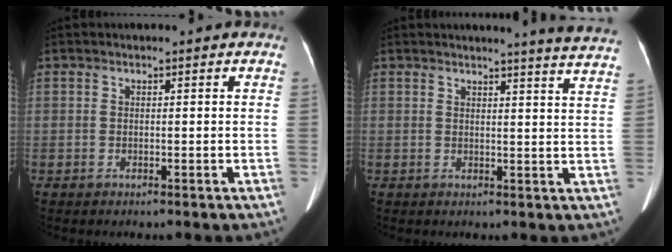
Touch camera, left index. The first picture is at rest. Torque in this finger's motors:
{"motor_torque": [0.00, -0.23, -0.05, 0.05]}